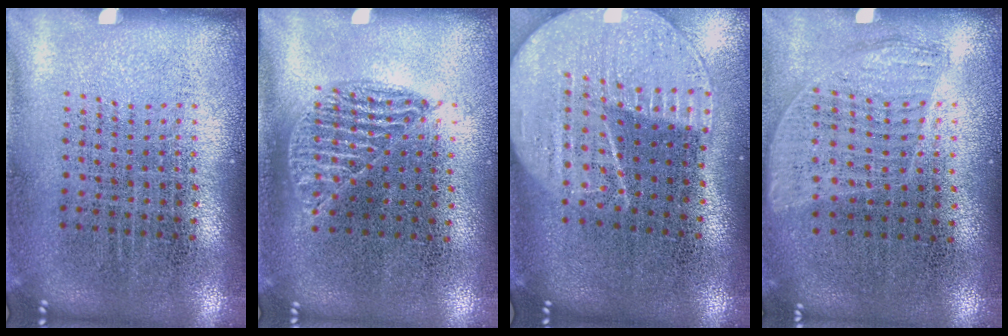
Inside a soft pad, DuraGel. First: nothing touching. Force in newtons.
{"total": 0.9, "press": 0.8, "slide": 0.4}
{"total": 2.2, "press": 2.0, "slide": 1.1}
{"total": 0.9, "press": 0.8, "slide": 0.4}